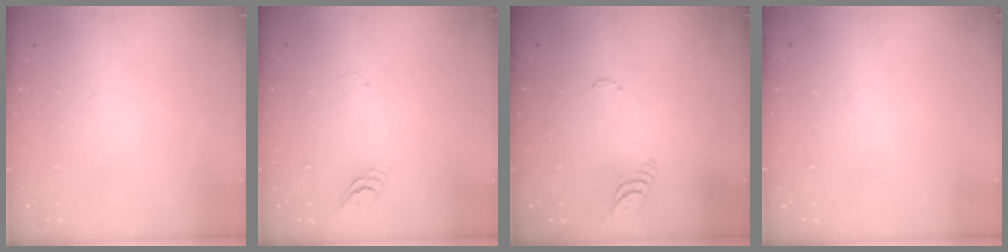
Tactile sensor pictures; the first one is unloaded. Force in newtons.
{"total": 3.4, "press": 3.4, "slide": 0.4}
{"total": 6.3, "press": 6.2, "slide": 0.6}
{"total": 1.9, "press": 1.9, "slide": 0.2}